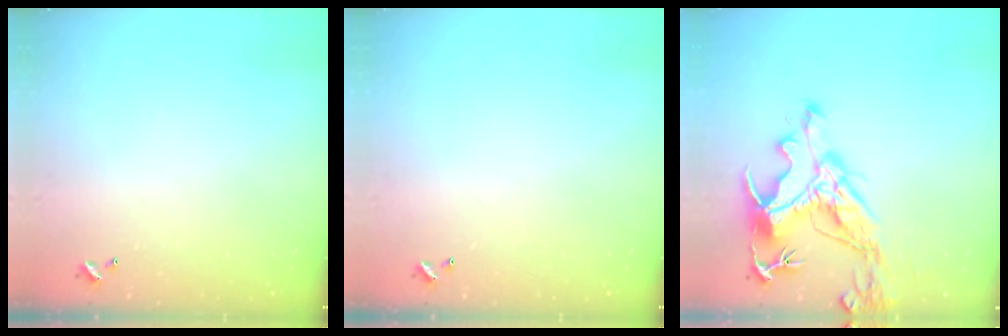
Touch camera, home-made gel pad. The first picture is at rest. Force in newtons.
{"total": 0.0}
{"total": 13.8, "press": 13.7, "slide": 1.9}